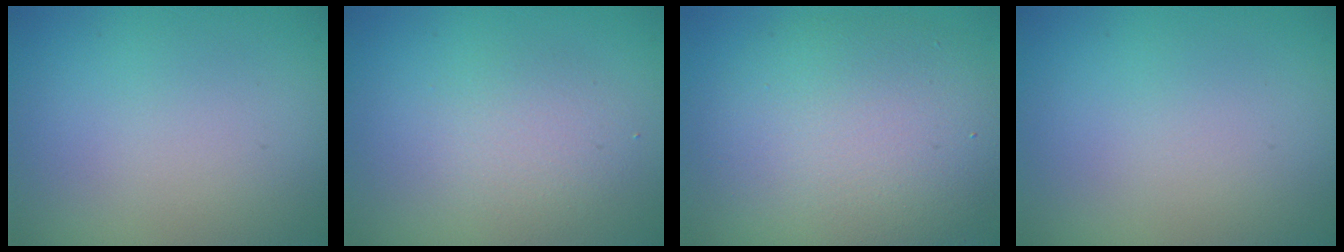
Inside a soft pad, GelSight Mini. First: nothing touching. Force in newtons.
{"total": 2.4, "press": 2.4, "slide": 0.2}
{"total": 8.0, "press": 8.0, "slide": 0.5}
{"total": 1.6, "press": 1.6, "slide": 0.0}